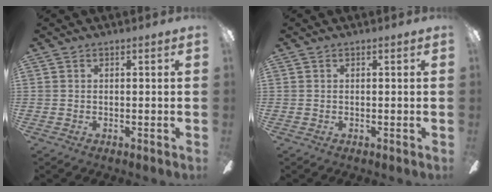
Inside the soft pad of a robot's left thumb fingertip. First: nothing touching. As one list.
[{"total": 0.0}]